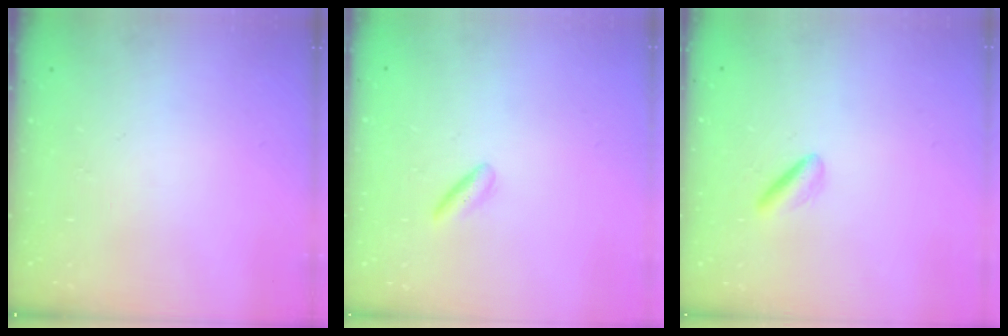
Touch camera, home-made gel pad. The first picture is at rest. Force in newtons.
{"total": 2.6, "press": 2.4, "slide": 1.0}
{"total": 2.4, "press": 2.2, "slide": 0.8}